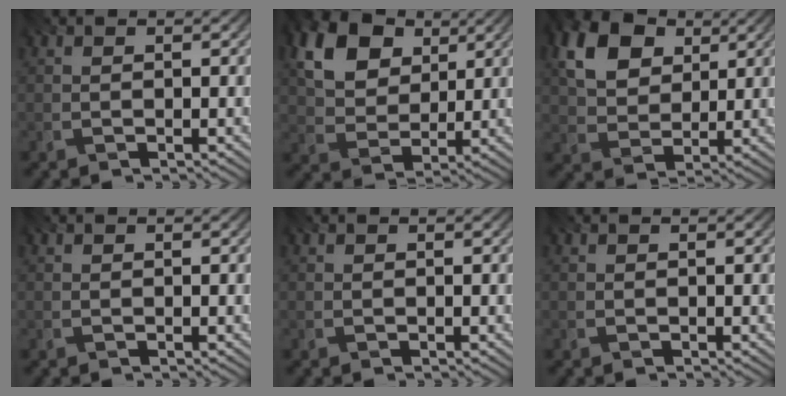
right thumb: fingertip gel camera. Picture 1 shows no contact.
{"total": 15.5, "force": [7.4, 10.8, 8.4], "torque": [-0.213, 0.029, 0.145]}
{"total": 10.9, "force": [4.7, 7.3, 6.5], "torque": [-0.159, 0.014, 0.072]}
{"total": 0.0}
{"total": 0.0}
{"total": 0.0}